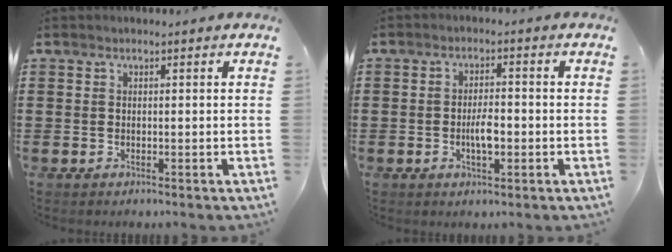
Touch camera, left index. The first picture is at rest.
{"total": 3.9, "force": [-0.8, 1.4, 3.6], "torque": [-0.065, 0.004, -0.014]}